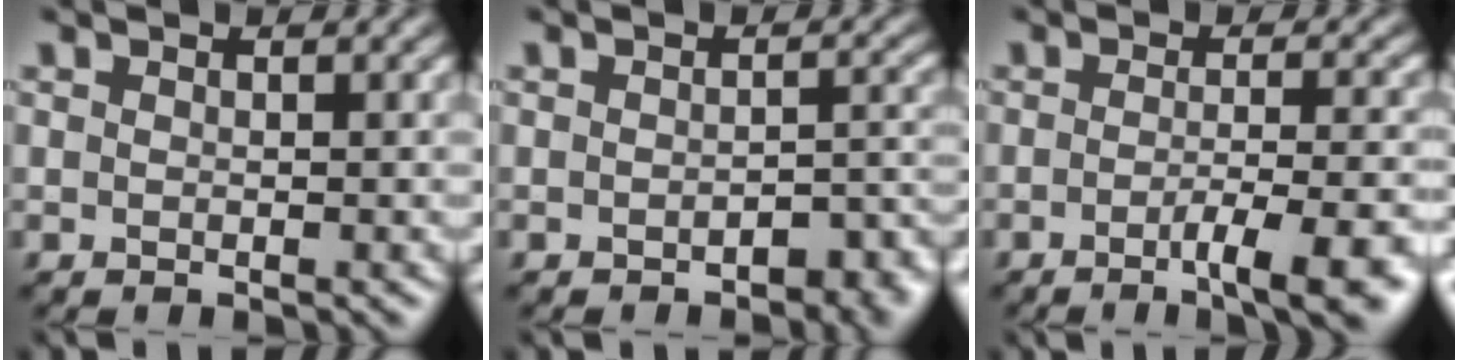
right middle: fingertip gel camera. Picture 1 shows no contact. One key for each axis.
{"total": 3.7, "fx": -1.7, "fy": 1.5, "fz": 2.9, "tx": -0.036, "ty": -0.001, "tz": -0.019}
{"total": 6.7, "fx": -3.0, "fy": 1.5, "fz": 5.8, "tx": -0.074, "ty": -0.003, "tz": -0.043}